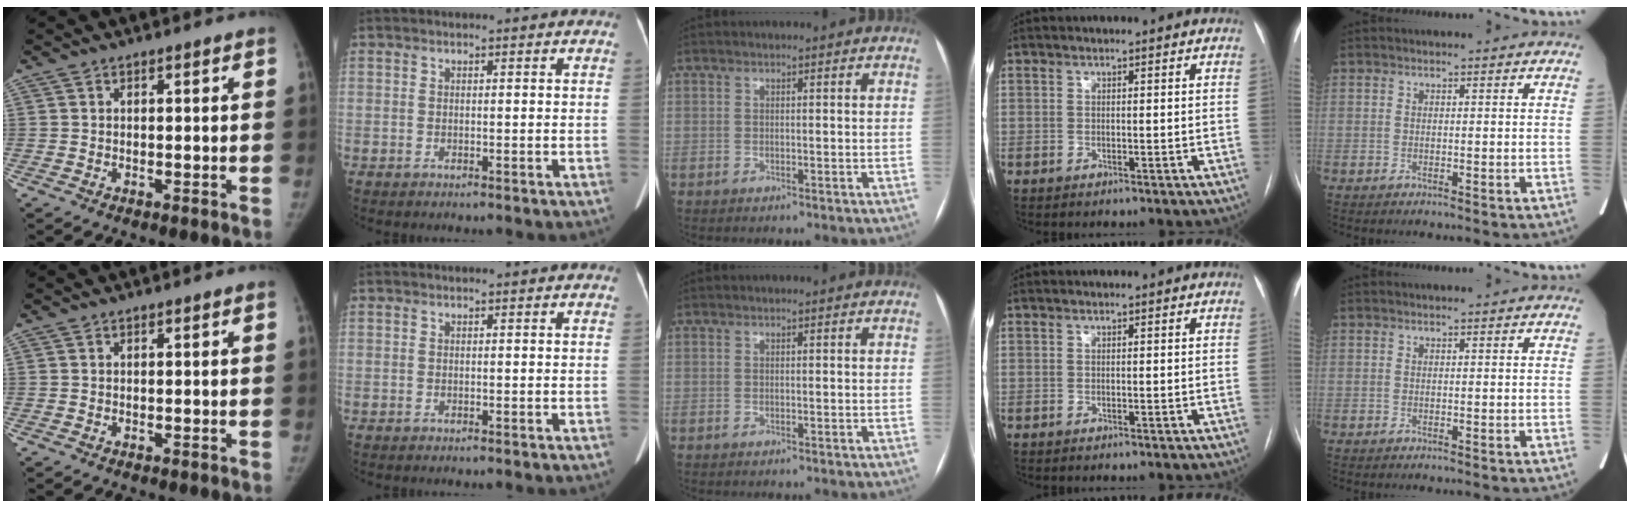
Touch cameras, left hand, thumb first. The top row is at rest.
{}